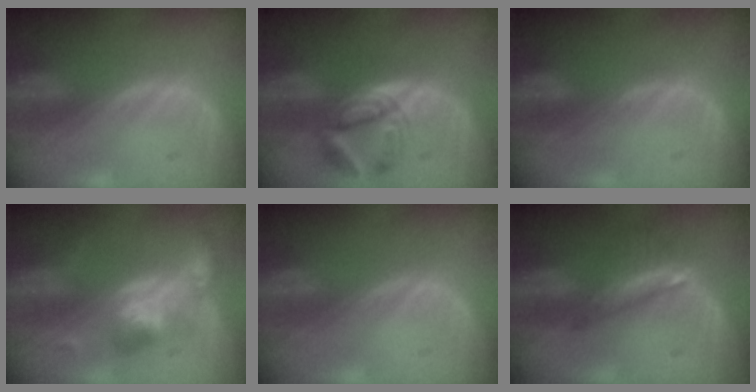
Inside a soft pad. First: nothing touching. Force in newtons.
{"total": 5.7, "press": 5.7, "slide": 0.6}
{"total": 0.0}
{"total": 5.7, "press": 5.4, "slide": 1.6}
{"total": 0.0}
{"total": 6.1, "press": 5.3, "slide": 3.0}